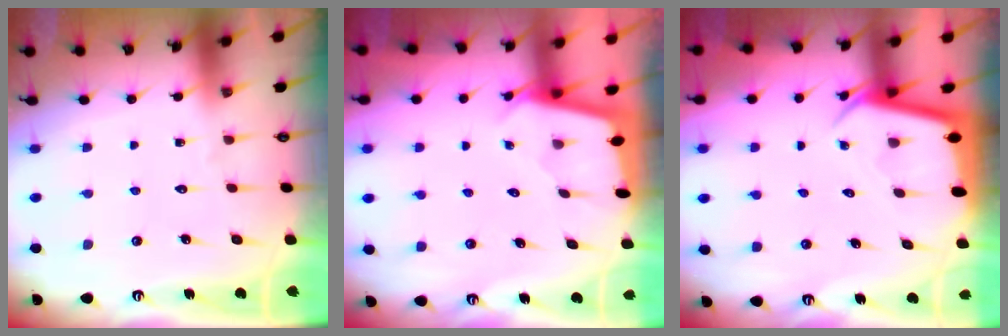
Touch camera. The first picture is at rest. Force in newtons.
{"total": 1.9, "press": 1.9, "slide": 0.1}
{"total": 3.4, "press": 3.4, "slide": 0.1}